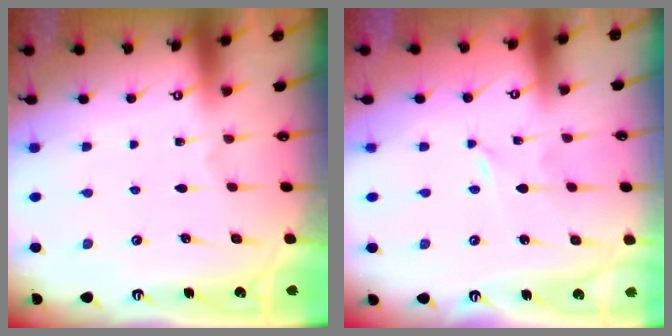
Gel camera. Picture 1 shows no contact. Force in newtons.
{"total": 0.0}